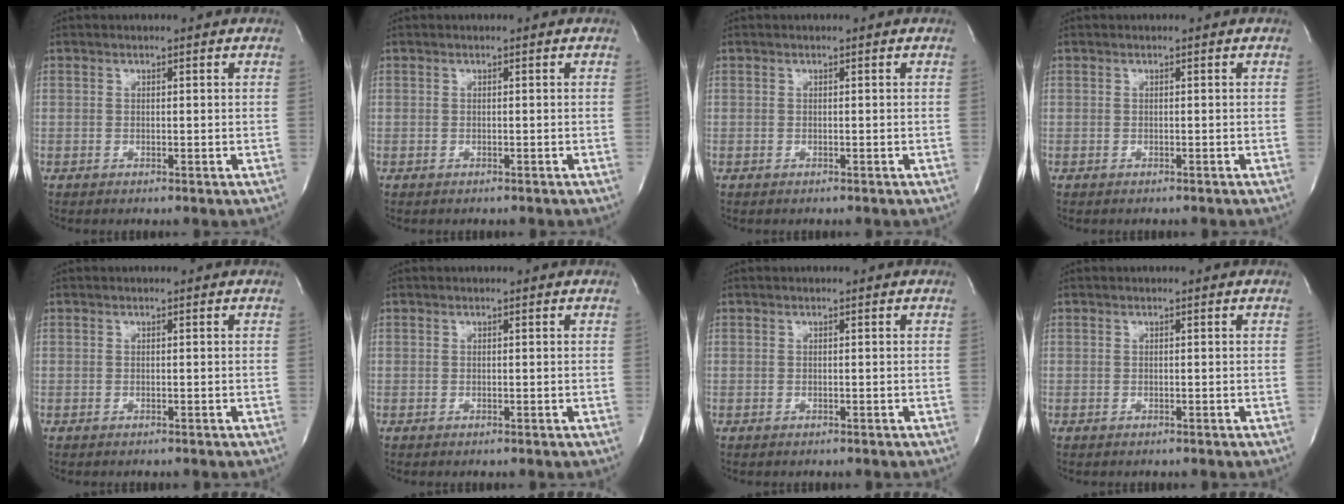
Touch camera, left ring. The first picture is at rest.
{"total": 0.6, "force": [-0.5, 0.3, 0.2], "torque": [-0.008, 0.001, -0.007]}
{"total": 0.0}
{"total": 1.2, "force": [-1.1, 0.5, 0.4], "torque": [-0.010, 0.000, -0.012]}
{"total": 1.3, "force": [-1.2, 0.5, 0.4], "torque": [-0.011, -0.001, -0.014]}
{"total": 0.0}
{"total": 0.8, "force": [-0.7, 0.4, 0.2], "torque": [-0.009, 0.001, -0.008]}
{"total": 0.9, "force": [-0.8, 0.4, 0.3], "torque": [-0.010, 0.000, -0.009]}